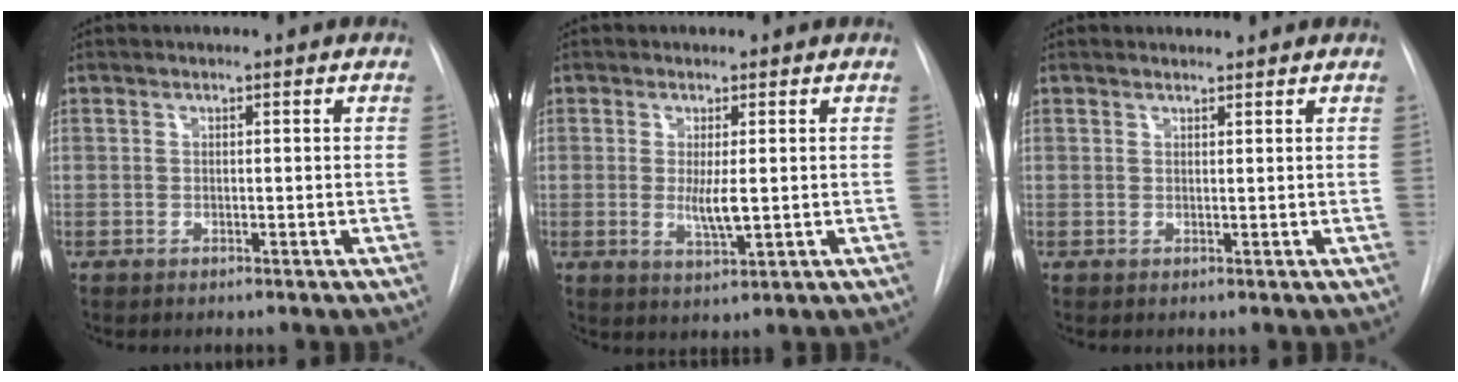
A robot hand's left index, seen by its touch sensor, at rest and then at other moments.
{"total": 3.6, "force": [0.1, 0.6, 3.6], "torque": [-0.069, -0.010, 0.004]}
{"total": 1.3, "force": [1.3, 0.2, 0.0], "torque": [-0.010, 0.006, 0.023]}